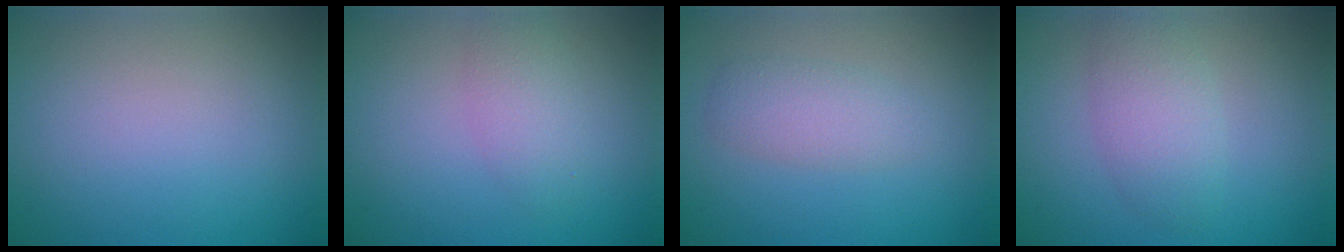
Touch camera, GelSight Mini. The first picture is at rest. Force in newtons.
{"total": 2.4, "press": 2.4, "slide": 0.1}
{"total": 2.5, "press": 2.5, "slide": 0.0}
{"total": 3.4, "press": 3.4, "slide": 0.1}